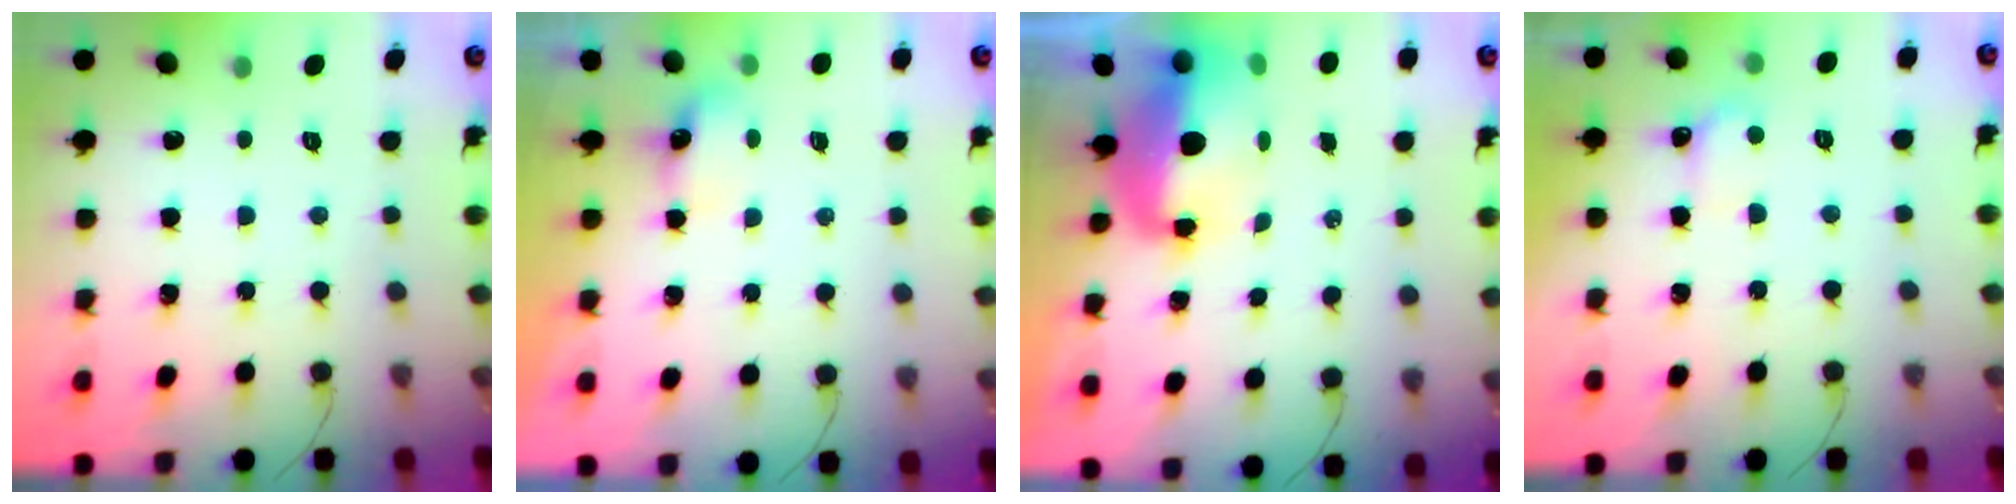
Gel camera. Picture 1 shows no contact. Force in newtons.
{"total": 4.7, "press": 4.6, "slide": 1.2}
{"total": 6.9, "press": 6.9, "slide": 1.0}
{"total": 5.1, "press": 4.9, "slide": 1.3}